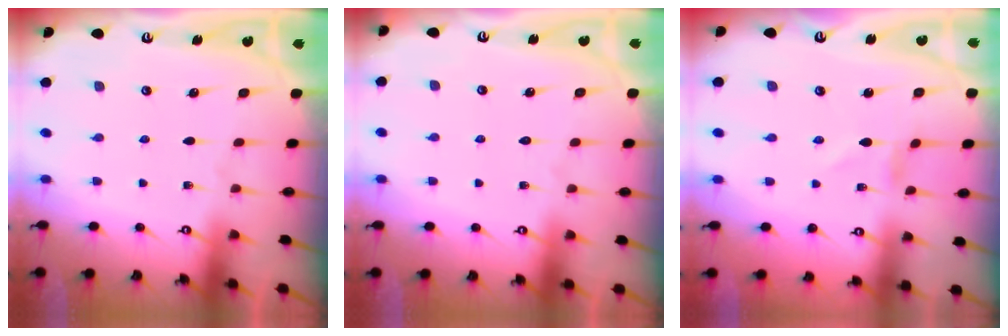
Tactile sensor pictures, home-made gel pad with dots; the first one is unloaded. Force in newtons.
{"total": 1.6, "press": 1.6, "slide": 0.2}
{"total": 0.7, "press": 0.7, "slide": 0.2}